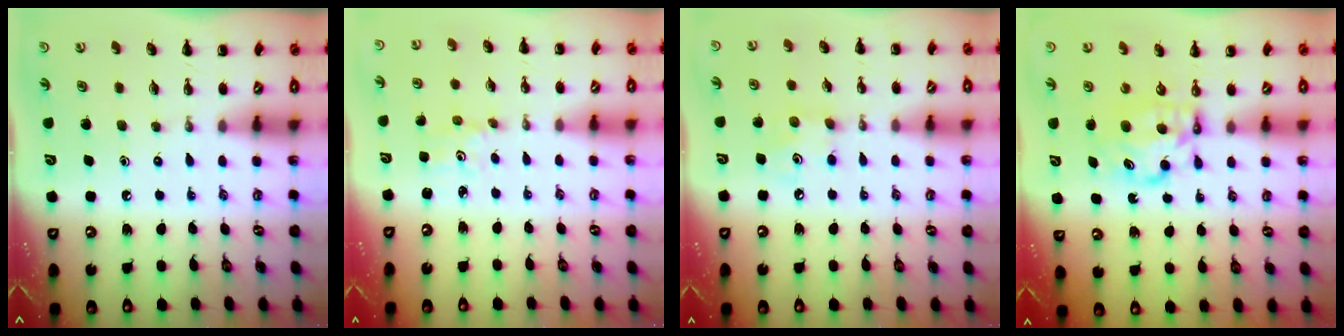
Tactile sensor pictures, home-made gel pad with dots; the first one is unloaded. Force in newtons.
{"total": 1.2, "press": 1.1, "slide": 0.4}
{"total": 5.4, "press": 5.3, "slide": 1.1}
{"total": 6.8, "press": 6.8, "slide": 0.2}